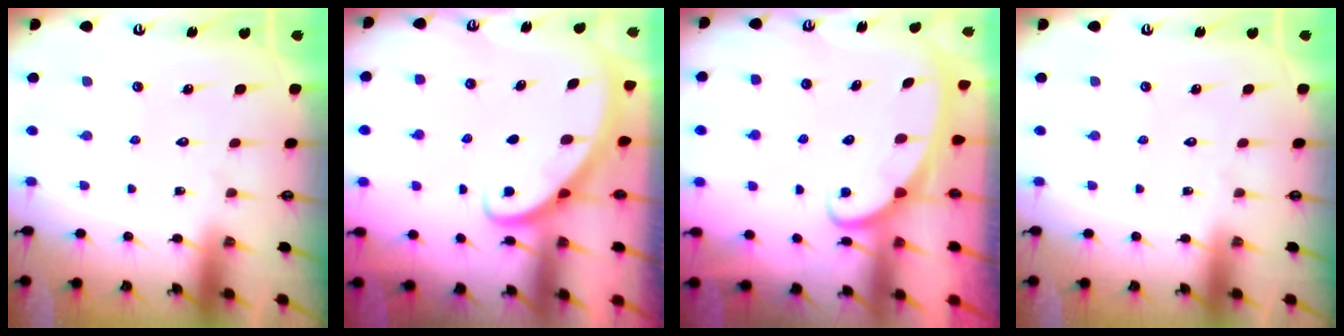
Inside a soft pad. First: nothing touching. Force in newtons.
{"total": 2.9, "press": 2.9, "slide": 0.2}
{"total": 2.6, "press": 2.6, "slide": 0.3}
{"total": 0.0}